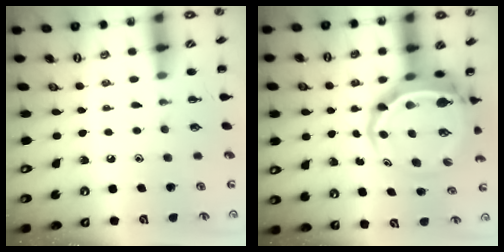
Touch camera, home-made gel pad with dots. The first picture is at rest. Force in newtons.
{"total": 7.3, "press": 7.1, "slide": 1.8}